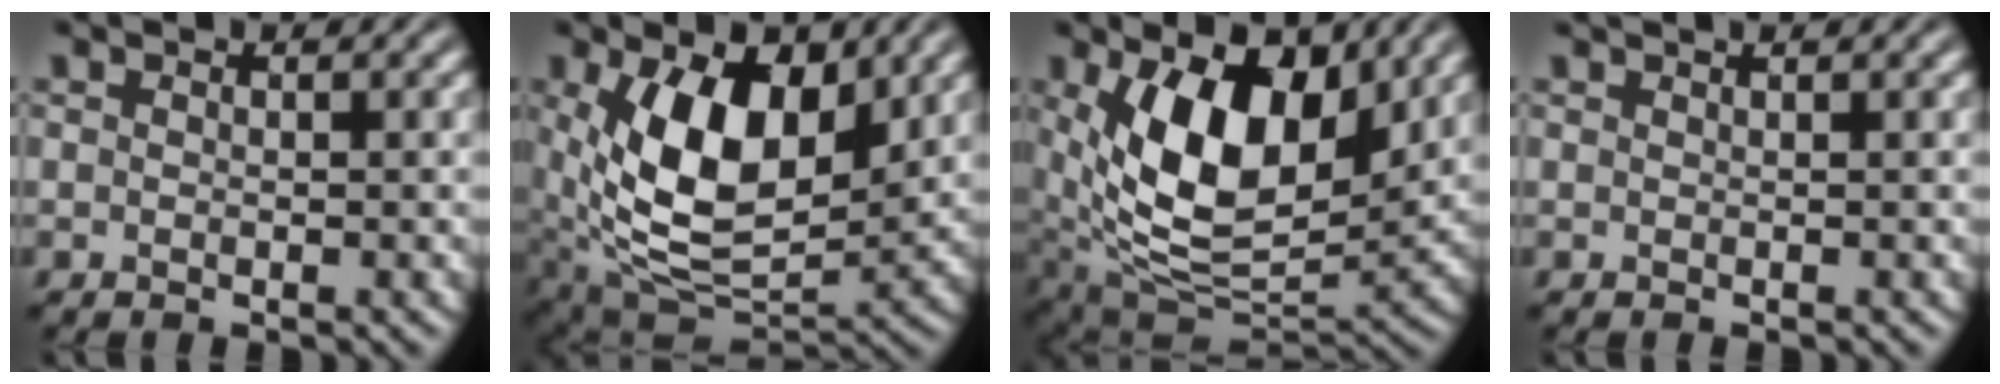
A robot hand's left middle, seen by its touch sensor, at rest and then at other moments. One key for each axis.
{"total": 11.4, "fx": 2.4, "fy": 6.5, "fz": 9.1, "tx": -0.160, "ty": -0.013, "tz": 0.041}
{"total": 12.8, "fx": 3.2, "fy": 7.1, "fz": 10.1, "tx": -0.169, "ty": -0.011, "tz": 0.052}
{"total": 0.6, "fx": 0.6, "fy": -0.1, "fz": 0.1, "tx": 0.003, "ty": 0.002, "tz": 0.008}